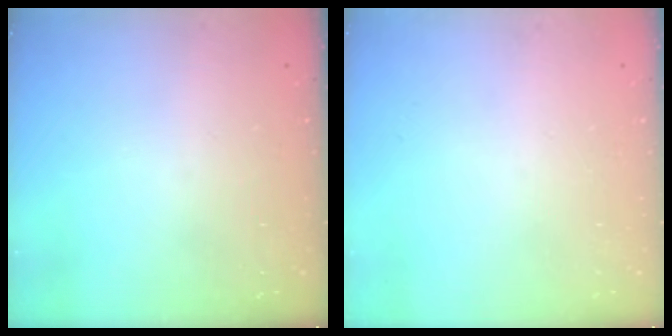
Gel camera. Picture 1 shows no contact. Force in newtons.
{"total": 0.0}